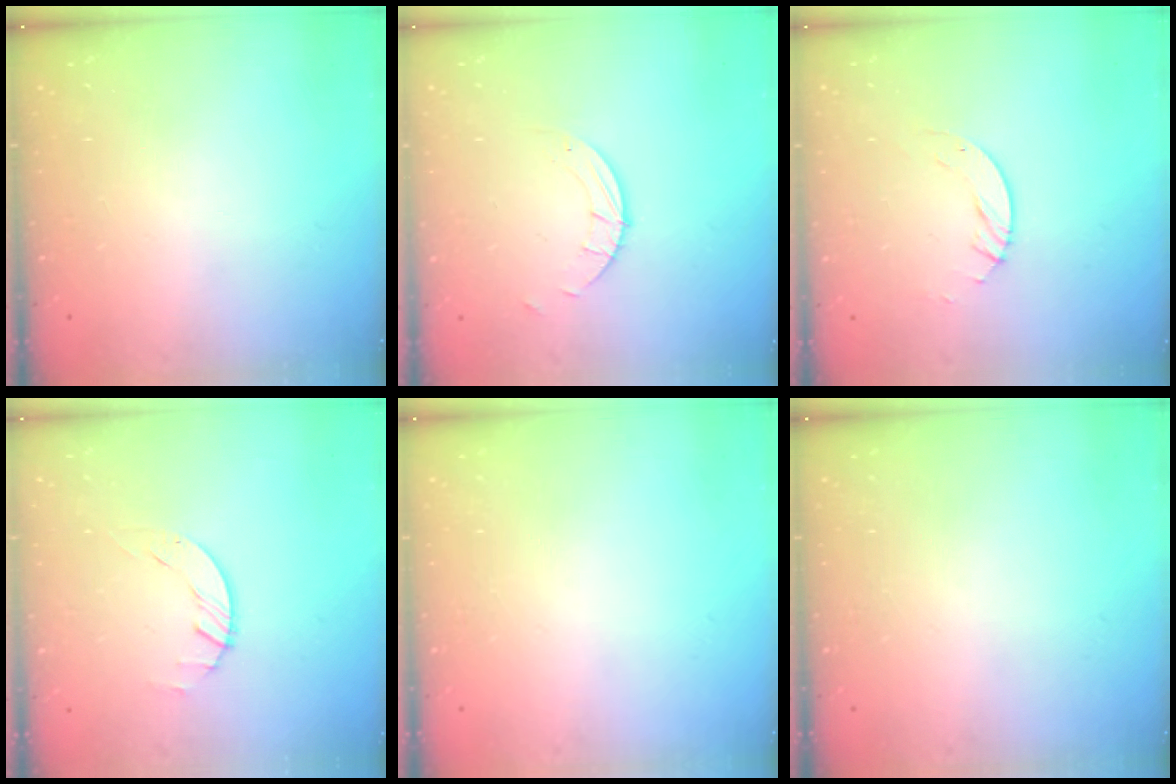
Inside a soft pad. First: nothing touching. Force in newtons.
{"total": 1.5, "press": 1.5, "slide": 0.1}
{"total": 4.5, "press": 4.5, "slide": 0.4}
{"total": 1.7, "press": 1.7, "slide": 0.1}
{"total": 0.0}
{"total": 0.0}